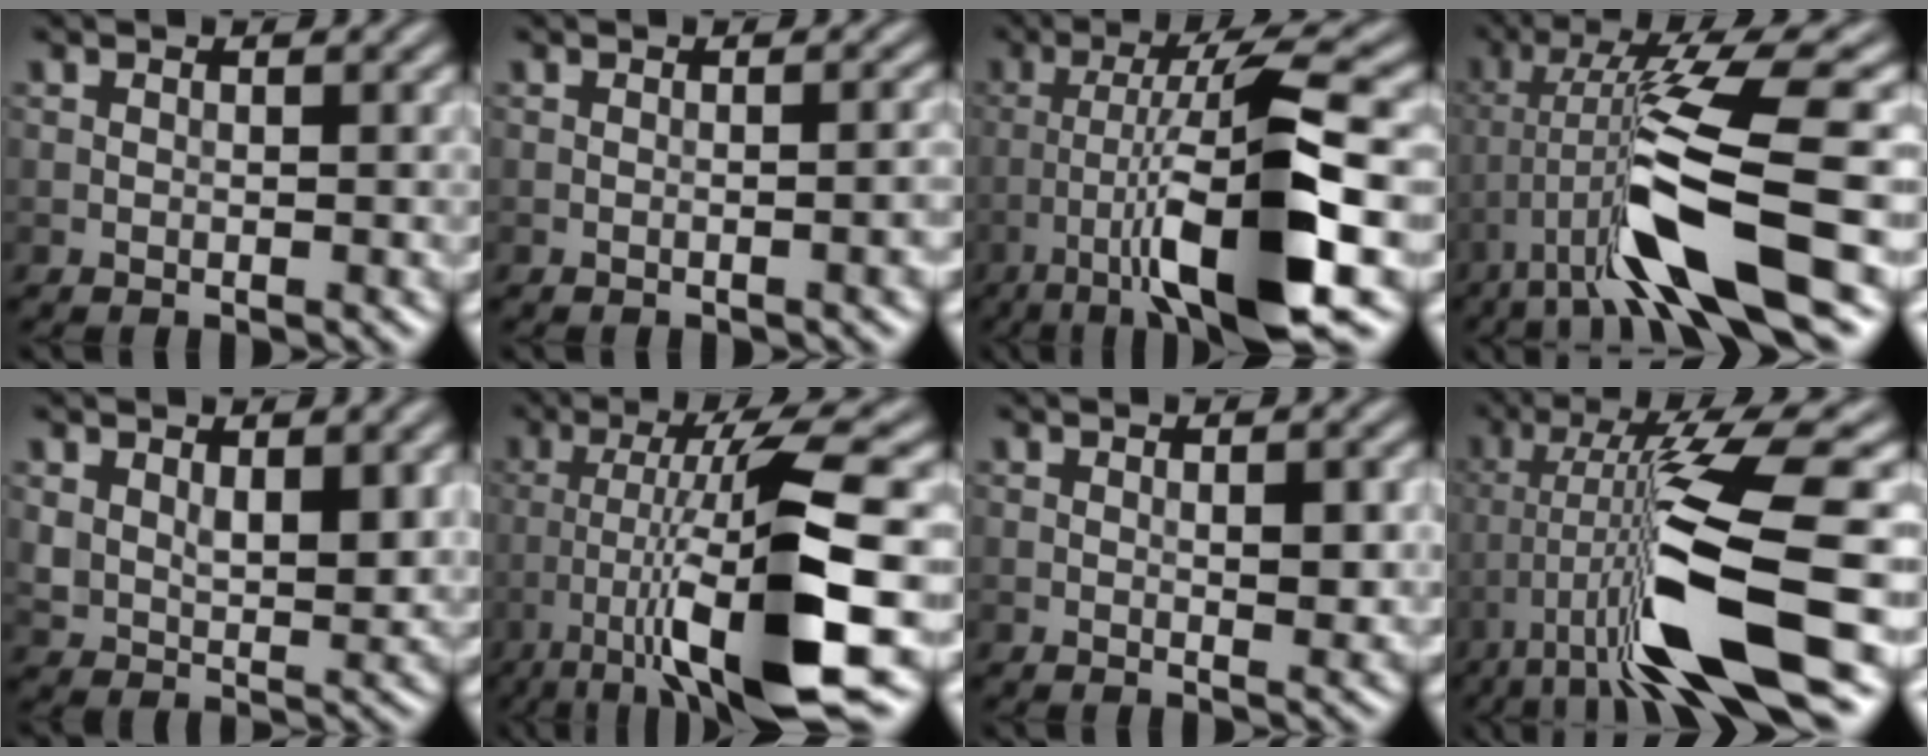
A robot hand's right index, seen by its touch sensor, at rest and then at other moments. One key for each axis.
{"total": 2.6, "fx": -0.5, "fy": 0.8, "fz": 2.4, "tx": -0.019, "ty": 0.004, "tz": -0.006}
{"total": 11.2, "fx": -4.2, "fy": 1.5, "fz": 10.3, "tx": -0.168, "ty": 0.023, "tz": -0.066}
{"total": 10.4, "fx": -3.5, "fy": 1.5, "fz": 9.7, "tx": -0.173, "ty": 0.011, "tz": -0.063}
{"total": 4.3, "fx": 1.5, "fy": 2.4, "fz": 3.2, "tx": -0.069, "ty": -0.012, "tz": 0.037}
{"total": 12.3, "fx": -4.5, "fy": 2.0, "fz": 11.2, "tx": -0.181, "ty": 0.012, "tz": -0.072}
{"total": 2.3, "fx": 0.2, "fy": 0.7, "fz": 2.2, "tx": -0.035, "ty": -0.003, "tz": 0.004}
{"total": 11.7, "fx": -3.8, "fy": 1.9, "fz": 10.9, "tx": -0.191, "ty": 0.008, "tz": -0.063}